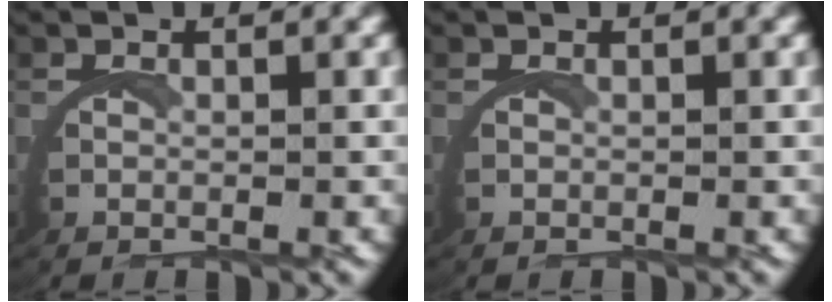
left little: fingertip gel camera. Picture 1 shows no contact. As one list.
[{"total": 0.0}]